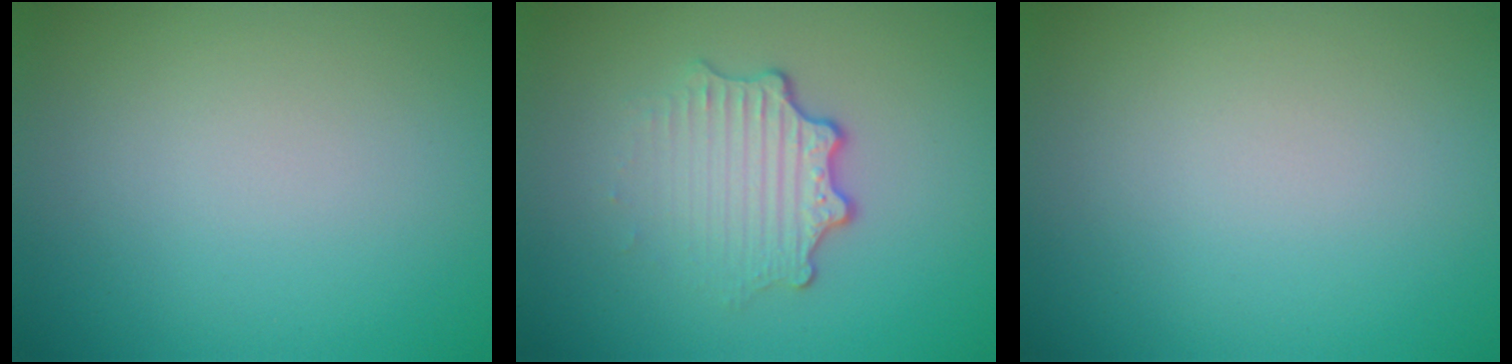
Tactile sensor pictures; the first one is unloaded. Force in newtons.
{"total": 3.4, "press": 2.6, "slide": 2.3}
{"total": 0.0}